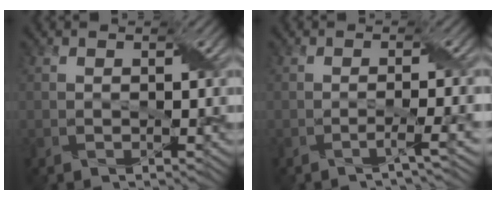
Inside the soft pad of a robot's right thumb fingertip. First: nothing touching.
{"total": 2.3, "force": [-1.2, 0.2, 2.0], "torque": [-0.030, 0.005, -0.034]}